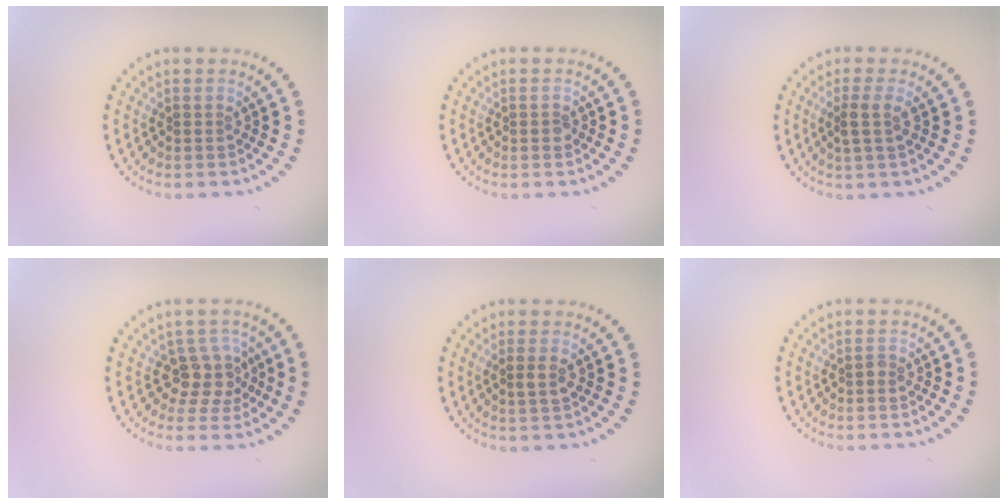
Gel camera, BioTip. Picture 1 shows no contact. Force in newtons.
{"total": 0.6, "press": 0.6, "slide": 0.2}
{"total": 2.0, "press": 1.6, "slide": 1.1}
{"total": 3.0, "press": 2.3, "slide": 1.8}
{"total": 1.5, "press": 1.4, "slide": 0.4}
{"total": 0.6, "press": 0.5, "slide": 0.3}